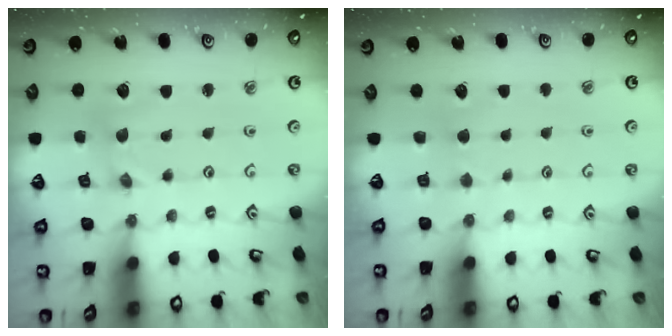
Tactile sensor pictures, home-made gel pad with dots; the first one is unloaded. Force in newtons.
{"total": 2.1, "press": 2.1, "slide": 0.3}